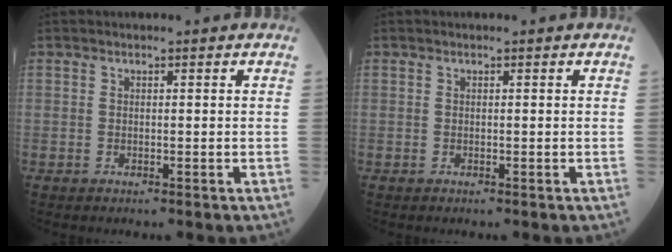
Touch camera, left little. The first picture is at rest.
{"total": 0.0}